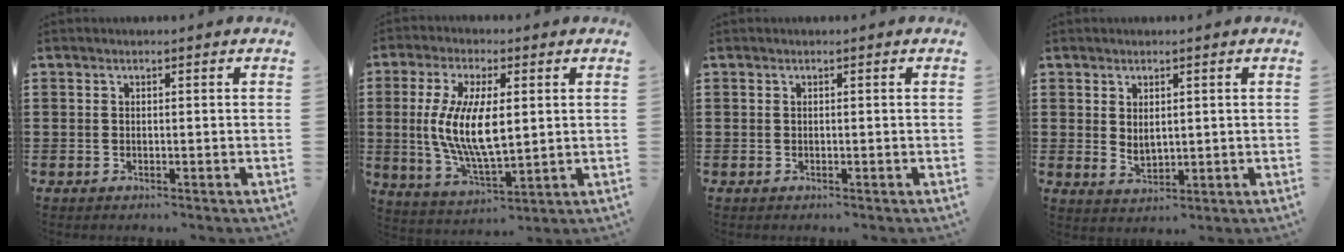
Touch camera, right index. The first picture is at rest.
{"total": 10.4, "force": [0.7, 4.0, 9.6], "torque": [-0.206, -0.004, 0.011]}
{"total": 0.0}
{"total": 2.0, "force": [1.1, 1.2, 1.2], "torque": [-0.017, 0.000, 0.018]}